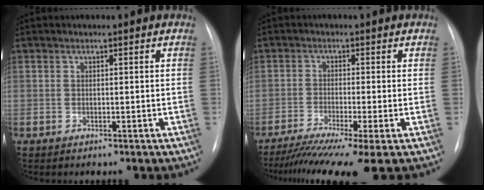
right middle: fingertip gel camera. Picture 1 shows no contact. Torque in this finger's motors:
{"motor_torque": [1.20, -0.94, 0.21, 0.05]}